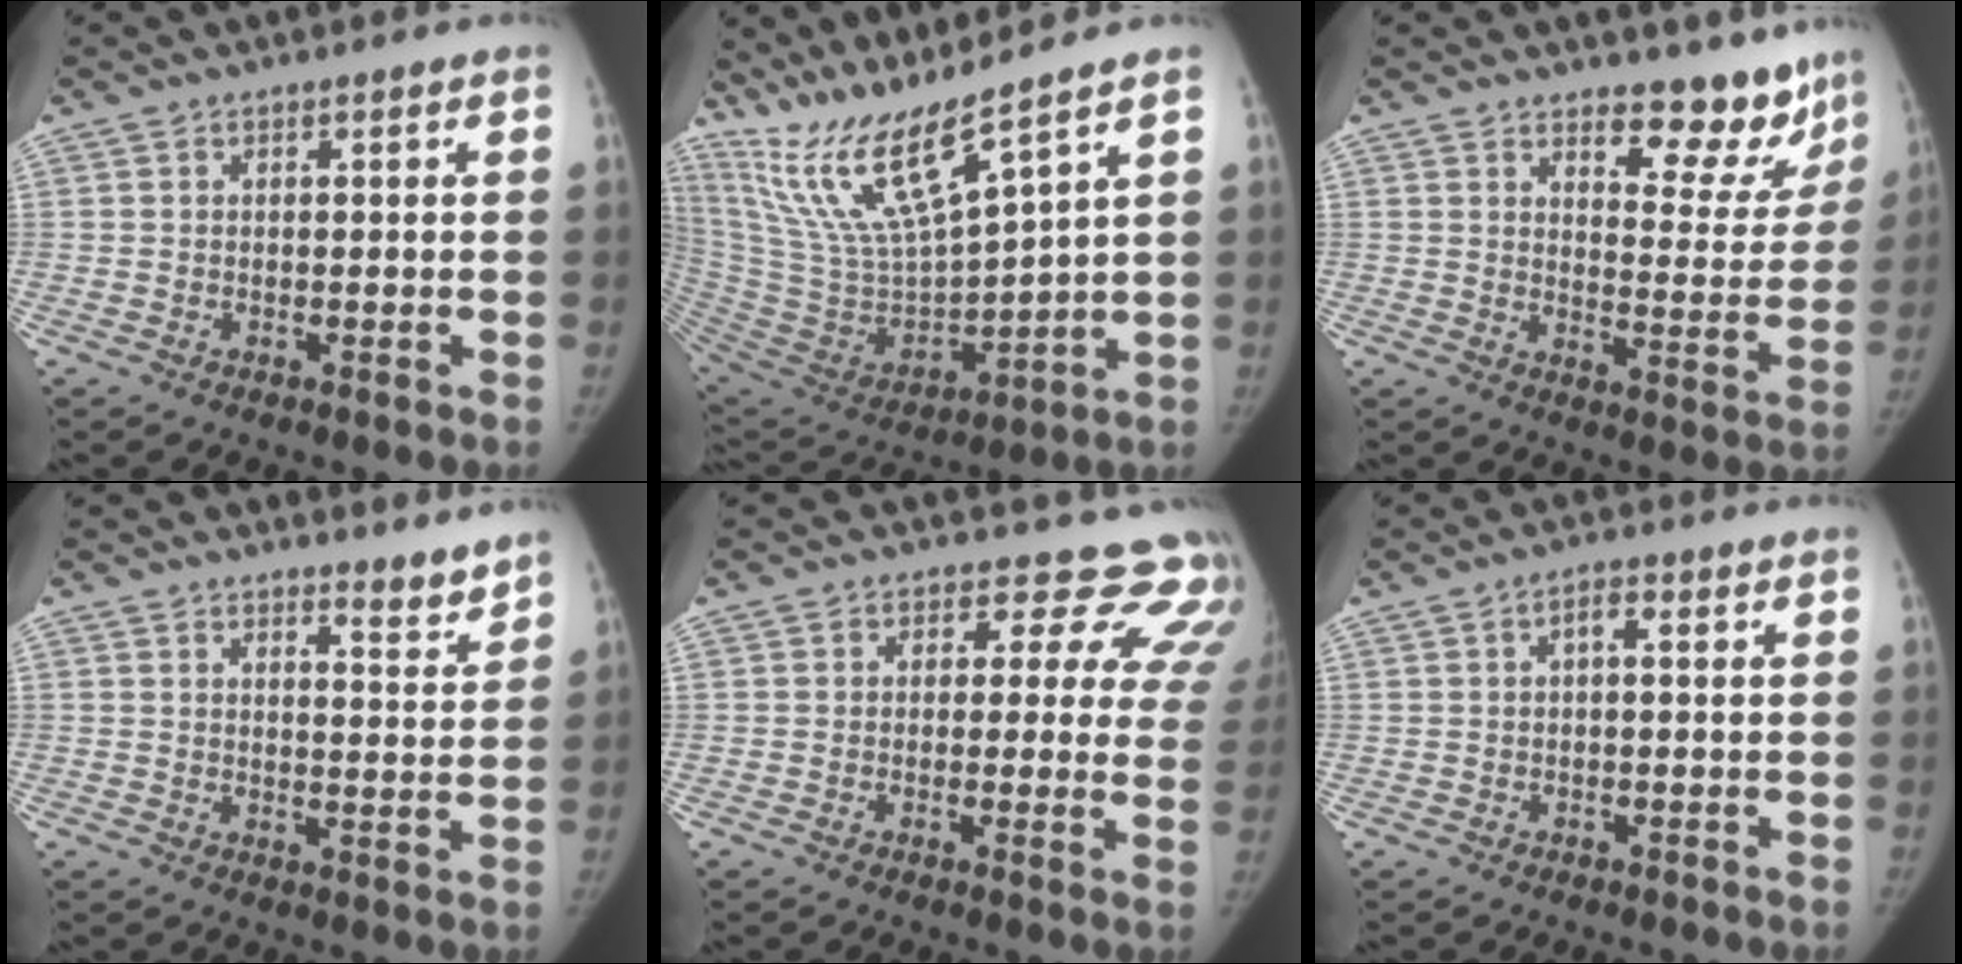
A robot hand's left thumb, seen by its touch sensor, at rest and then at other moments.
{"total": 16.4, "force": [13.1, 1.0, 9.9], "torque": [-0.186, -0.072, 0.277]}
{"total": 11.9, "force": [9.9, 4.8, 4.5], "torque": [-0.002, -0.086, 0.131]}
{"total": 4.2, "force": [3.8, 1.0, 1.4], "torque": [-0.002, -0.038, 0.052]}
{"total": 11.9, "force": [9.0, 6.5, 4.3], "torque": [0.005, -0.037, 0.071]}
{"total": 1.9, "force": [0.2, 0.9, 1.7], "torque": [-0.020, 0.009, -0.001]}